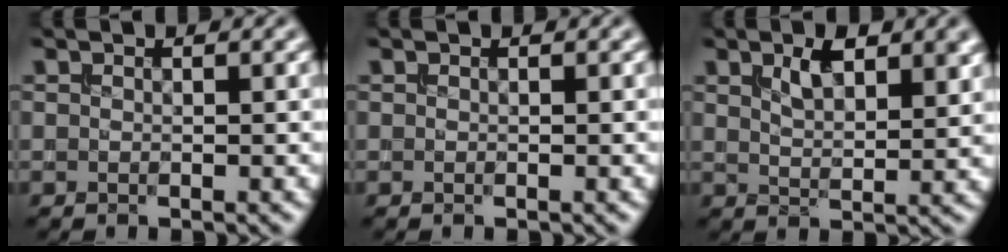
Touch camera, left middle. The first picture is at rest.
{"total": 0.0}
{"total": 4.2, "force": [1.9, 1.8, 3.2], "torque": [-0.061, 0.001, 0.035]}